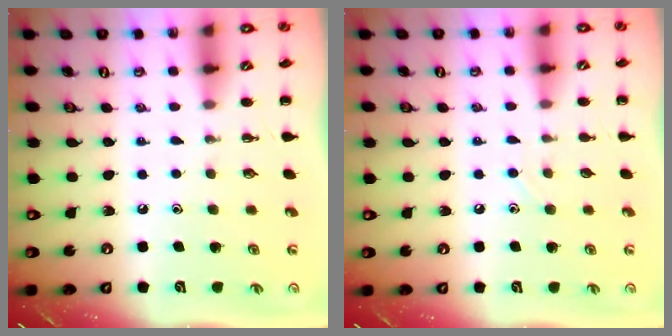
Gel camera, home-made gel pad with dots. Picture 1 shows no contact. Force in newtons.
{"total": 2.0, "press": 2.0, "slide": 0.6}